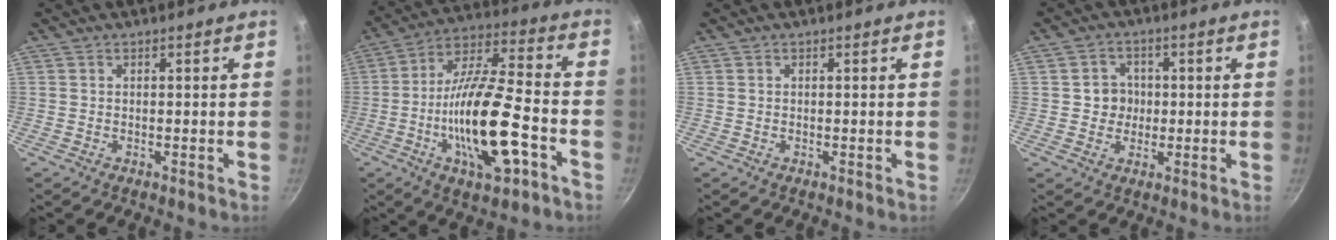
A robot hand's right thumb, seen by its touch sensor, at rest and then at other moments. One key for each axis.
{"total": 20.1, "fx": -6.5, "fy": 6.6, "fz": 17.9, "tx": -0.311, "ty": 0.033, "tz": -0.120}
{"total": 0.0}
{"total": 4.8, "fx": 0.1, "fy": 4.6, "fz": 1.7, "tx": 0.006, "ty": 0.005, "tz": -0.003}